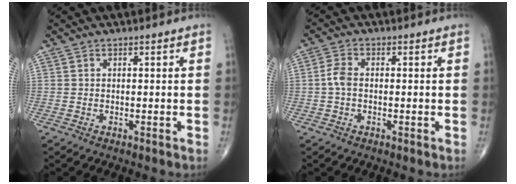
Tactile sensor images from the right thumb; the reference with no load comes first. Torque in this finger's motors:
{"motor_torque": [0.49, 0.97, 0.67, 0.01, 0.03]}